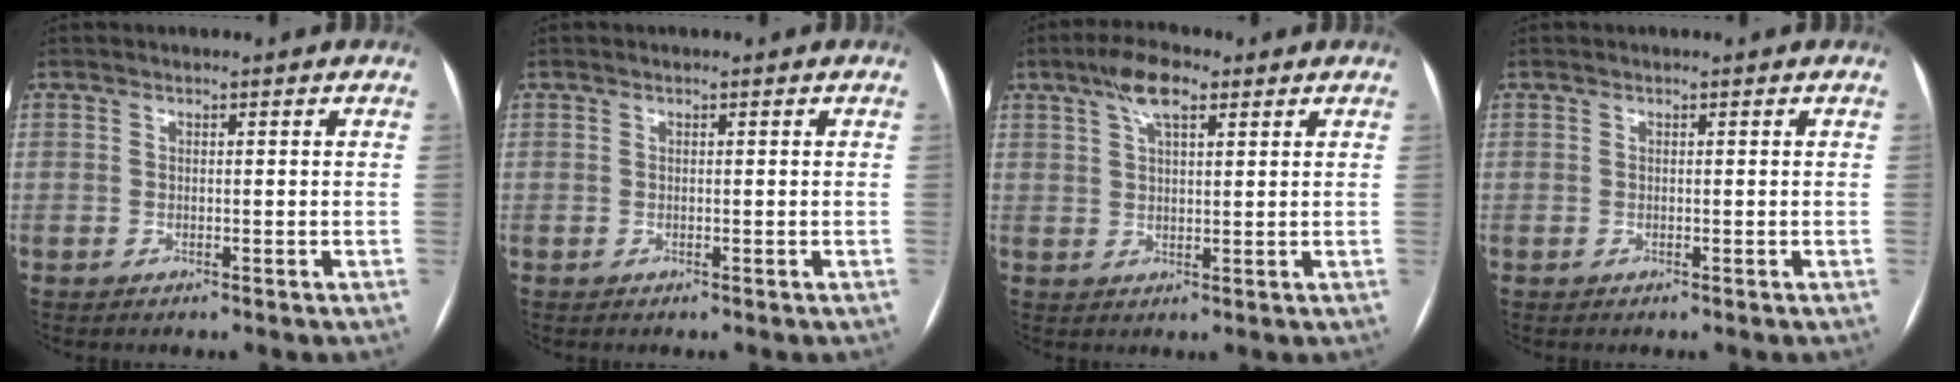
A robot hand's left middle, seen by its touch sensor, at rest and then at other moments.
{"total": 0.0}
{"total": 6.0, "force": [3.5, 1.8, 4.5], "torque": [-0.089, 0.018, 0.061]}
{"total": 0.0}